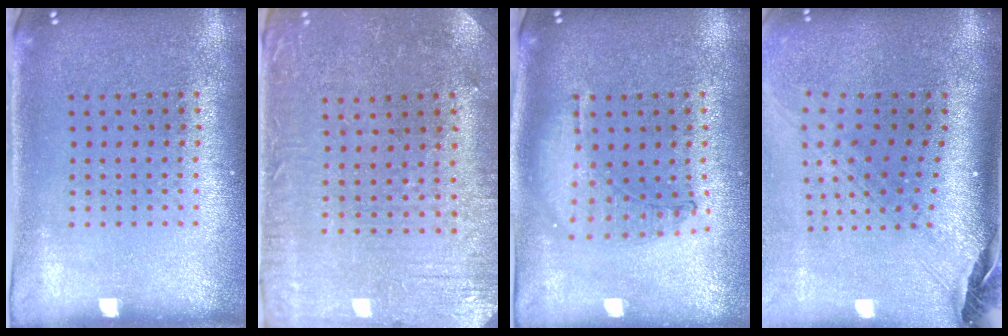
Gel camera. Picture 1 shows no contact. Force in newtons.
{"total": 0.7, "press": 0.6, "slide": 0.4}
{"total": 1.0, "press": 0.9, "slide": 0.3}
{"total": 2.9, "press": 2.1, "slide": 2.0}